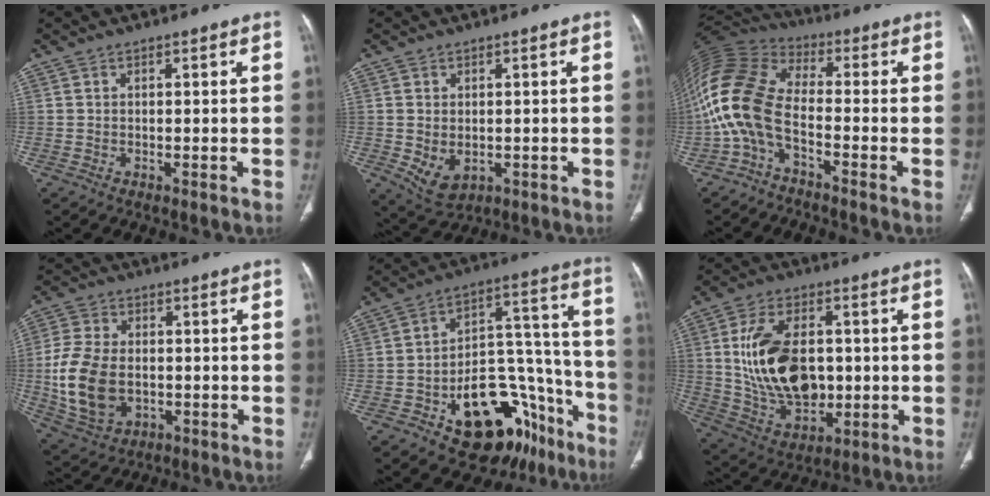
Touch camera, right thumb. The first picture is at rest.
{"total": 5.6, "force": [-0.9, 3.9, 4.0], "torque": [-0.064, -0.011, 0.004]}
{"total": 13.3, "force": [-4.1, 6.9, 10.6], "torque": [-0.237, 0.062, -0.094]}
{"total": 14.0, "force": [-1.6, 9.5, 10.1], "torque": [-0.202, 0.001, -0.019]}
{"total": 24.3, "force": [-12.7, 13.4, 15.8], "torque": [-0.148, 0.114, -0.176]}
{"total": 18.0, "force": [0.9, 11.3, 14.0], "torque": [-0.229, -0.004, 0.032]}